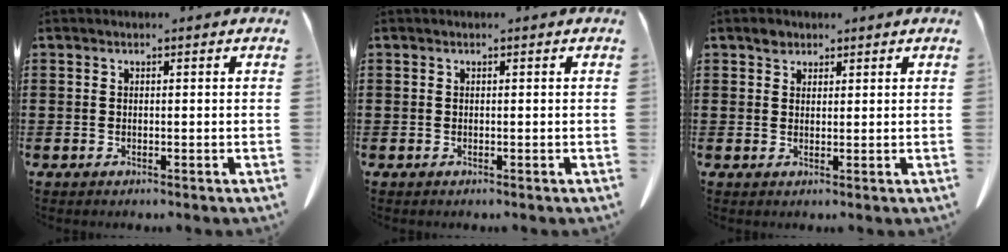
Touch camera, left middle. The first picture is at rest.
{"total": 0.0}
{"total": 1.9, "force": [1.3, 1.2, 0.6], "torque": [-0.007, 0.001, 0.024]}